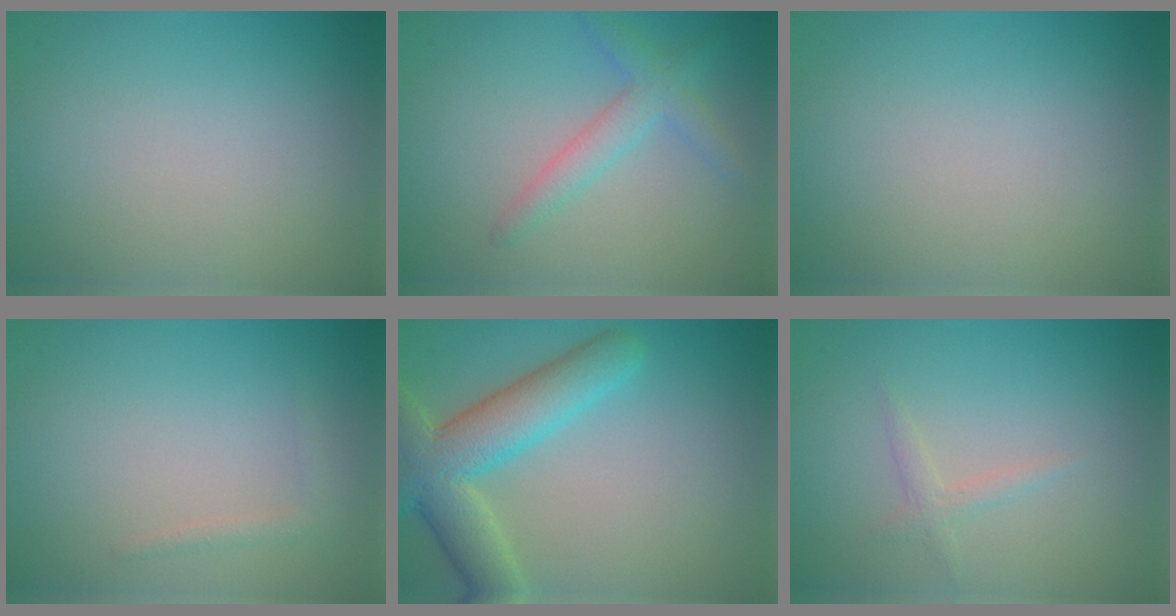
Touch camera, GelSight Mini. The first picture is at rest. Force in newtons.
{"total": 2.7, "press": 2.7, "slide": 0.1}
{"total": 0.0}
{"total": 0.9, "press": 0.9, "slide": 0.1}
{"total": 7.2, "press": 7.2, "slide": 0.5}
{"total": 1.2, "press": 1.2, "slide": 0.1}